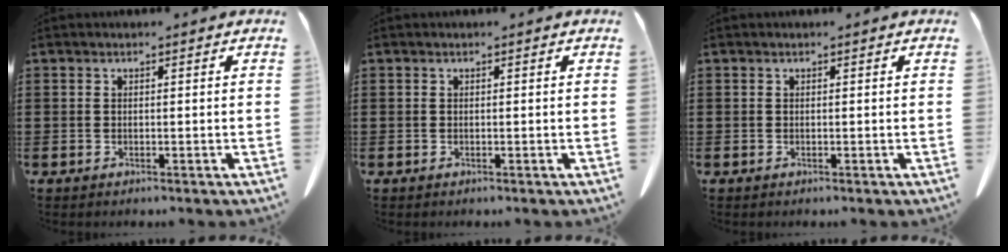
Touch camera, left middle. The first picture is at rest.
{"total": 0.0}
{"total": 0.0}